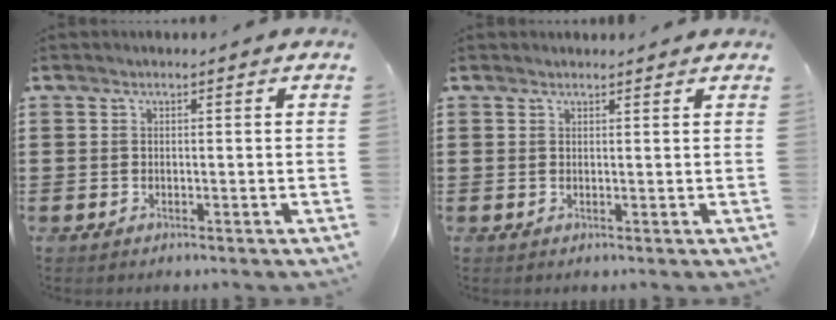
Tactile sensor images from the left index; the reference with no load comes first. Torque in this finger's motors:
{"motor_torque": [1.49, -0.65, 0.03, 0.00]}